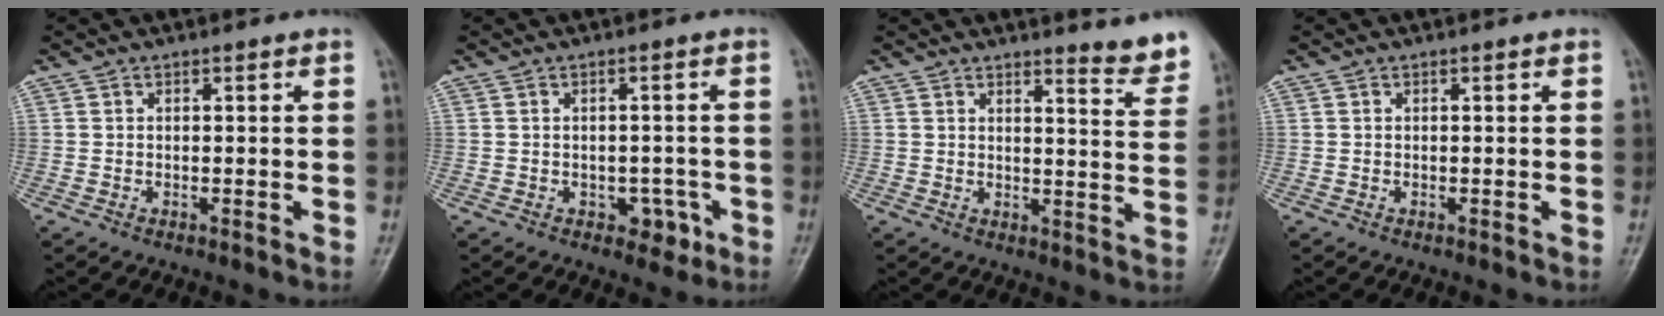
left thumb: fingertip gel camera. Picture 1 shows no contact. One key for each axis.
{"total": 4.1, "fx": -1.7, "fy": 2.9, "fz": 2.3, "tx": -0.005, "ty": 0.013, "tz": -0.018}
{"total": 6.0, "fx": 5.3, "fy": 0.5, "fz": 2.8, "tx": -0.023, "ty": -0.050, "tz": 0.058}
{"total": 0.0}